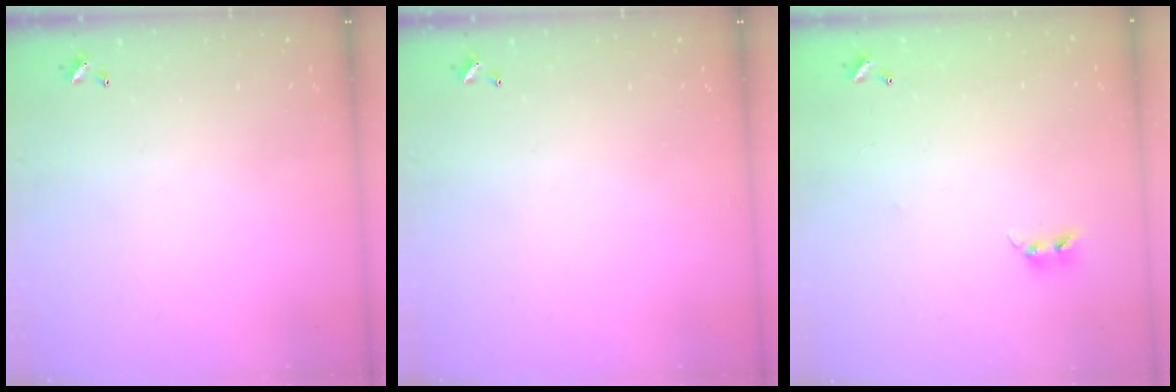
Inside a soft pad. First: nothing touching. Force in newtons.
{"total": 0.0}
{"total": 7.8, "press": 7.8, "slide": 0.4}